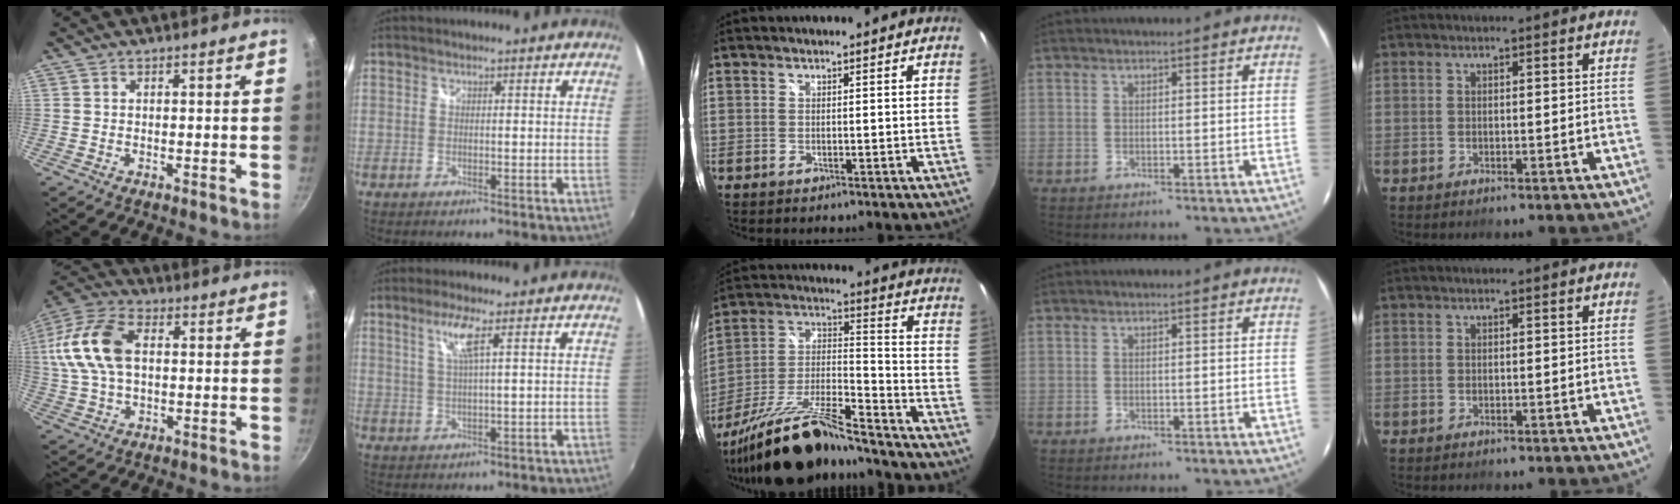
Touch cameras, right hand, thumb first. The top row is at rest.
{"thumb": {"total": 15.3, "force": [2.0, 9.4, 11.9], "torque": [-0.235, 0.023, 0.026]}, "index": {"total": 4.4, "force": [2.0, -0.5, 3.9], "torque": [-0.076, -0.001, 0.041]}, "middle": {"total": 18.5, "force": [-15.5, 2.2, 9.9], "torque": [-0.190, -0.012, -0.271]}}